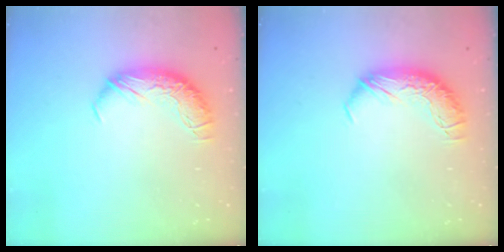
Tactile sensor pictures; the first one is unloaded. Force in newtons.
{"total": 0.0}